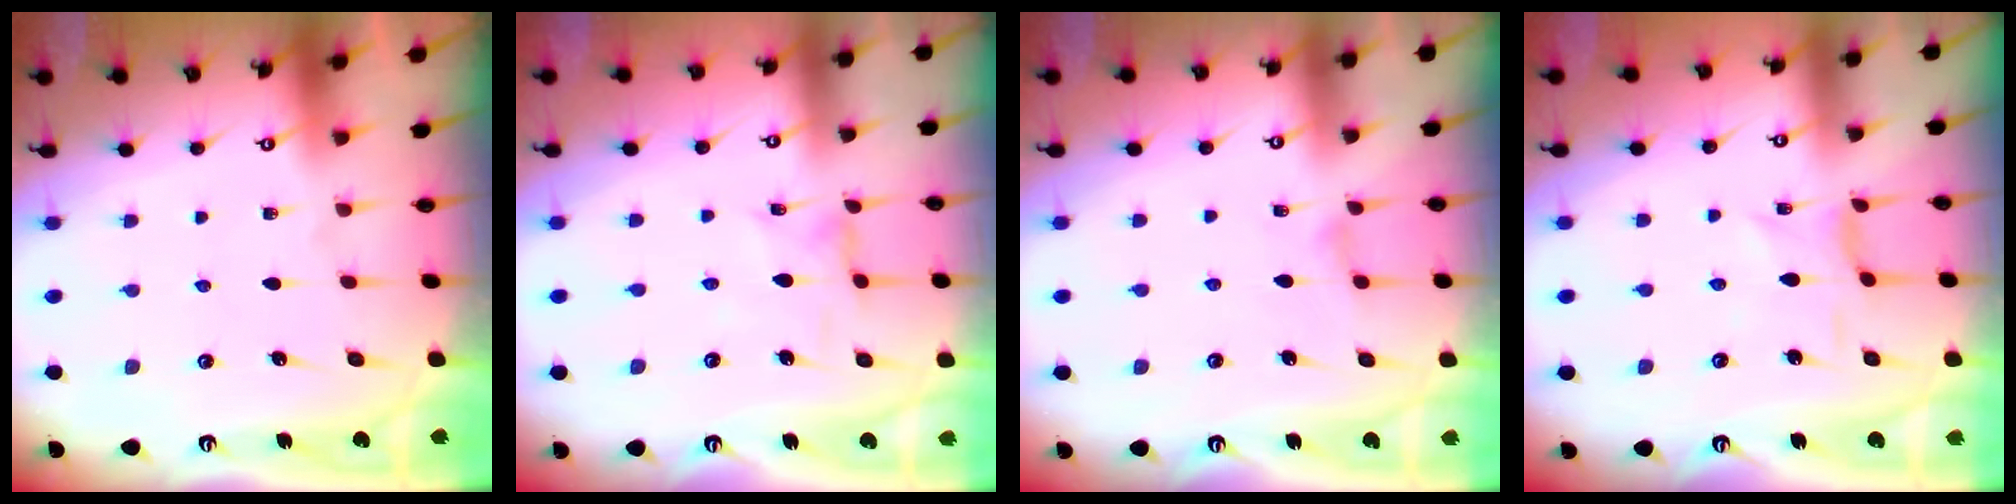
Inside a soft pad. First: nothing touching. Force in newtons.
{"total": 1.7, "press": 1.7, "slide": 0.0}
{"total": 2.9, "press": 2.9, "slide": 0.4}
{"total": 0.6, "press": 0.6, "slide": 0.2}